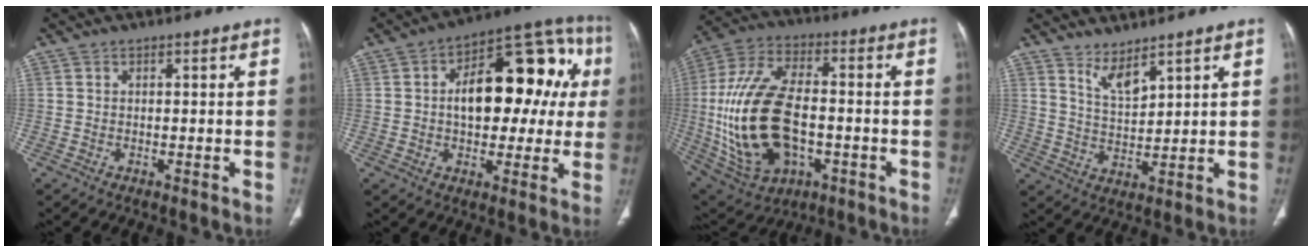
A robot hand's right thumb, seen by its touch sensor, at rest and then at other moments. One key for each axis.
{"total": 21.3, "fx": 2.8, "fy": 11.9, "fz": 17.5, "tx": -0.194, "ty": 0.039, "tz": 0.033}
{"total": 23.6, "fx": -3.2, "fy": 13.4, "fz": 19.1, "tx": -0.388, "ty": 0.013, "tz": -0.039}
{"total": 4.9, "fx": 3.9, "fy": 1.2, "fz": 2.8, "tx": -0.048, "ty": -0.041, "tz": 0.082}